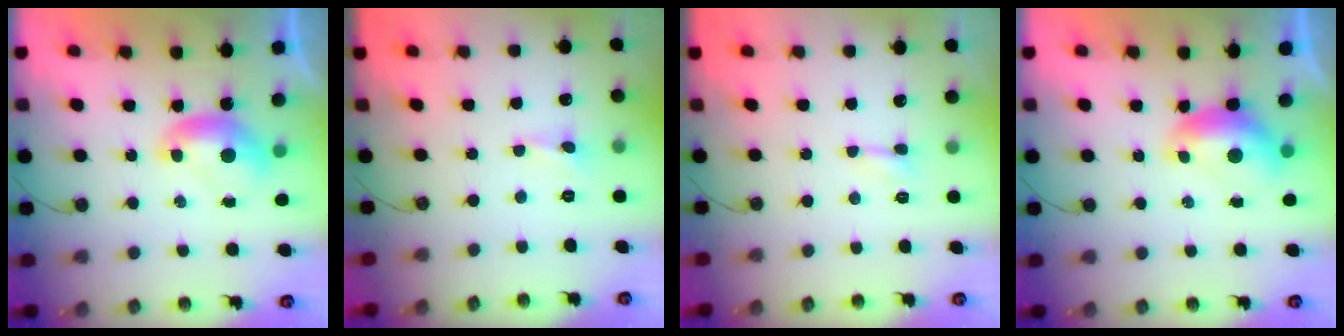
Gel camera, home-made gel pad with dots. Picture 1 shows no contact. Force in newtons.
{"total": 0.6, "press": 0.5, "slide": 0.2}
{"total": 1.7, "press": 1.6, "slide": 0.5}
{"total": 0.7, "press": 0.6, "slide": 0.4}